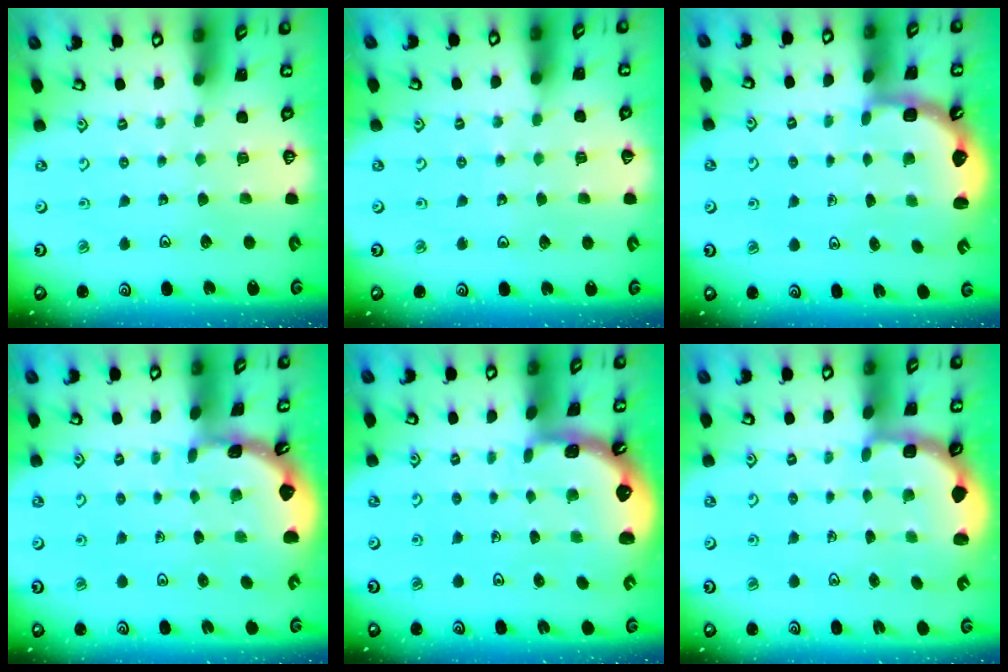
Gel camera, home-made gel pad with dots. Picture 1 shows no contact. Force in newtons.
{"total": 3.4, "press": 3.4, "slide": 0.4}
{"total": 2.5, "press": 2.1, "slide": 1.3}
{"total": 1.7, "press": 1.7, "slide": 0.1}
{"total": 1.0, "press": 1.0, "slide": 0.2}
{"total": 2.5, "press": 2.2, "slide": 1.2}